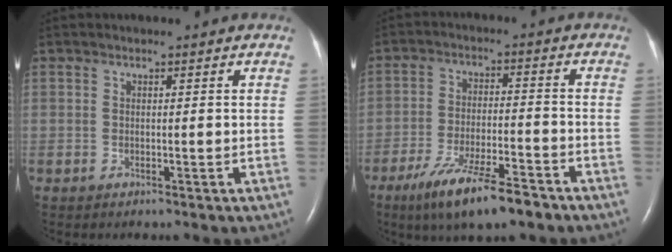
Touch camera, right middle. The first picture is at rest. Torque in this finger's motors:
{"motor_torque": [1.08, -1.06, 0.22, 0.09]}